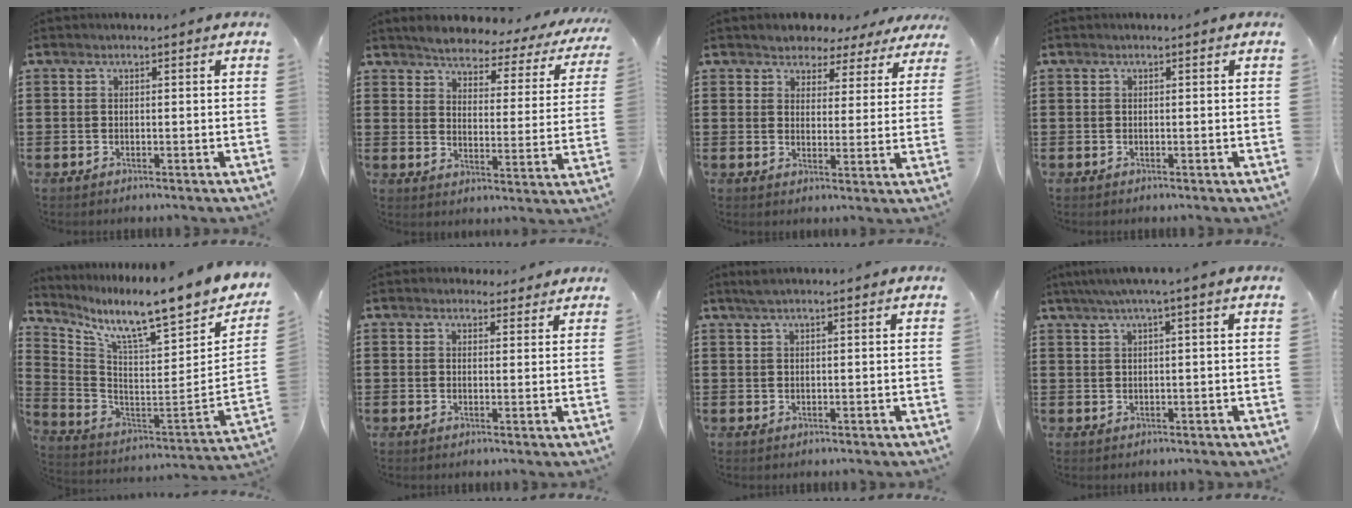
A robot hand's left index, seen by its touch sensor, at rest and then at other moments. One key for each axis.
{"total": 3.2, "fx": 3.0, "fy": 0.6, "fz": 0.7, "tx": -0.038, "ty": -0.026, "tz": 0.044}
{"total": 3.7, "fx": 3.3, "fy": 1.7, "fz": 0.0, "tx": -0.025, "ty": -0.012, "tz": 0.057}
{"total": 0.0}
{"total": 9.1, "fx": 6.9, "fy": 0.6, "fz": 5.9, "tx": -0.118, "ty": -0.074, "tz": 0.104}
{"total": 2.1, "fx": 1.9, "fy": 1.0, "fz": 0.3, "tx": -0.002, "ty": 0.000, "tz": 0.035}
{"total": 1.4, "fx": 0.8, "fy": -0.1, "fz": 1.1, "tx": -0.021, "ty": 0.001, "tz": 0.015}
{"total": 2.2, "fx": 0.7, "fy": -0.4, "fz": 2.1, "tx": -0.037, "ty": -0.003, "tz": 0.011}